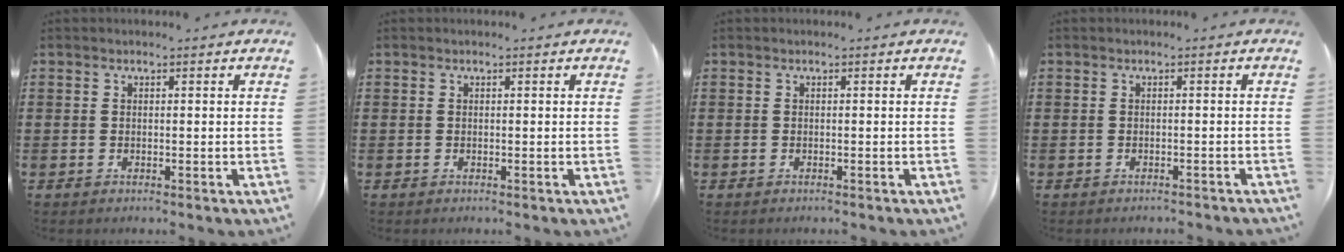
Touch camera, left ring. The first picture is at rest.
{"total": 0.0}
{"total": 0.0}
{"total": 0.7, "force": [-0.7, 0.0, 0.2], "torque": [-0.005, -0.001, -0.014]}